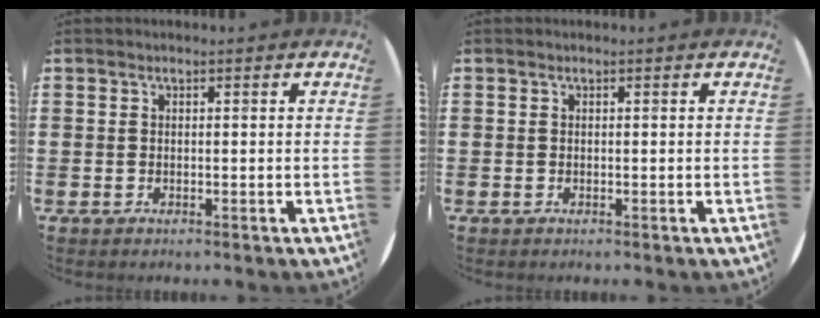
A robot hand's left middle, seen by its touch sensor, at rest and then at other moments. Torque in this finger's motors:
{"motor_torque": [-0.01, 0.01, 0.00, -0.01]}